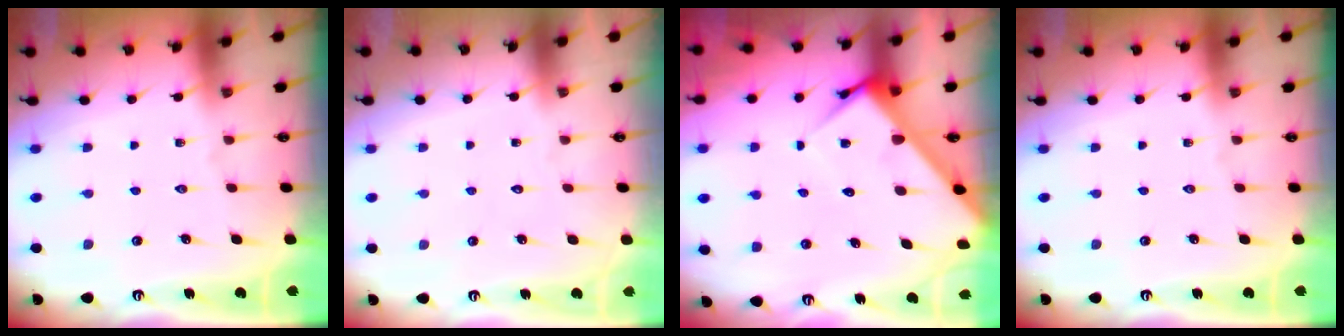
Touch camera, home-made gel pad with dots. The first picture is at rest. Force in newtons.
{"total": 1.7, "press": 1.7, "slide": 0.1}
{"total": 6.7, "press": 6.7, "slide": 0.6}
{"total": 0.0}